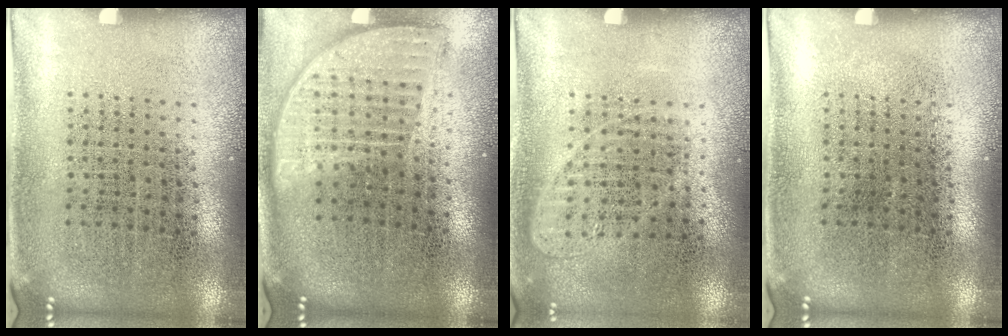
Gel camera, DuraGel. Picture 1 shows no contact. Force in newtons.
{"total": 1.9, "press": 1.5, "slide": 1.1}
{"total": 1.0, "press": 0.9, "slide": 0.4}
{"total": 0.0}